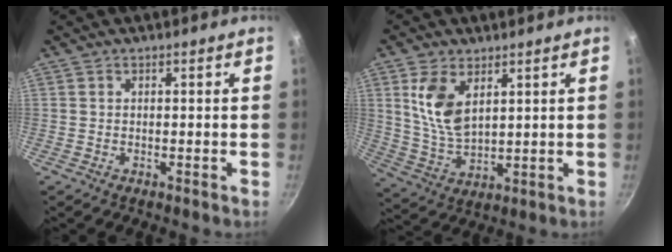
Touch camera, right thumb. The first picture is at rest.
{"total": 9.8, "force": [3.8, 5.3, 7.3], "torque": [-0.134, -0.030, 0.083]}